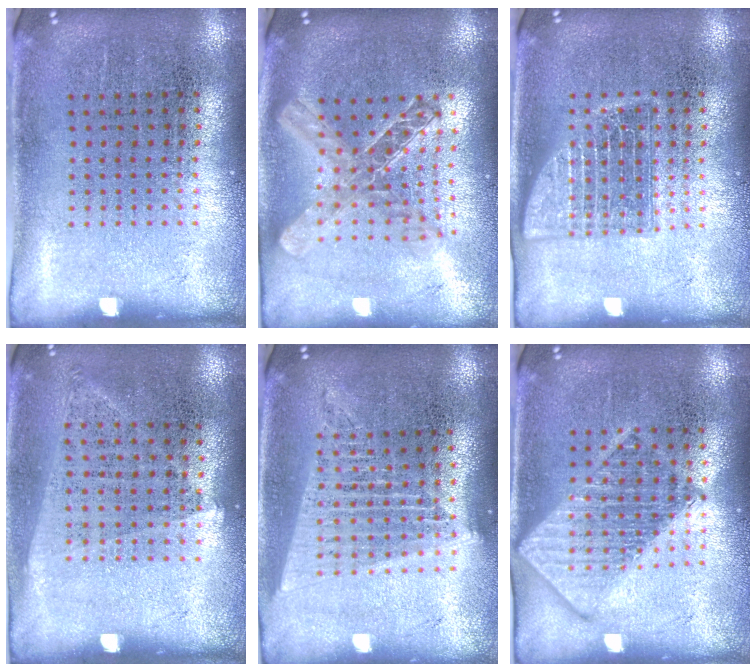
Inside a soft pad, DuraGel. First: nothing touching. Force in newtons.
{"total": 1.9, "press": 1.6, "slide": 1.1}
{"total": 2.2, "press": 2.2, "slide": 0.3}
{"total": 1.0, "press": 0.9, "slide": 0.4}
{"total": 1.7, "press": 1.6, "slide": 0.7}
{"total": 2.8, "press": 2.8, "slide": 0.4}